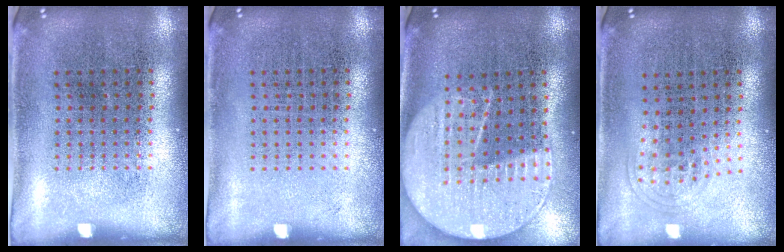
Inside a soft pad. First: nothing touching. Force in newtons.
{"total": 0.0}
{"total": 2.2, "press": 1.9, "slide": 1.0}
{"total": 1.0, "press": 0.7, "slide": 0.8}